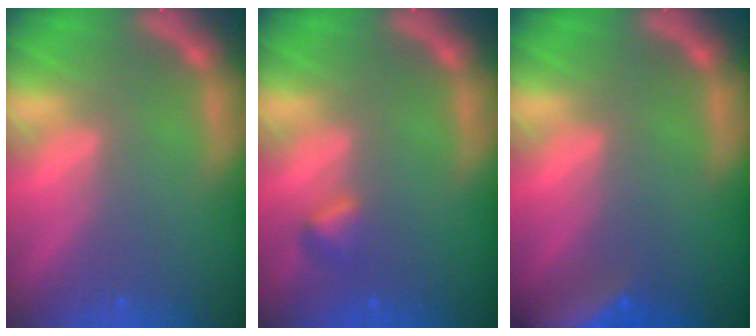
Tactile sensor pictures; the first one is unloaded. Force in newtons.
{"total": 1.4}
{"total": 8.0}